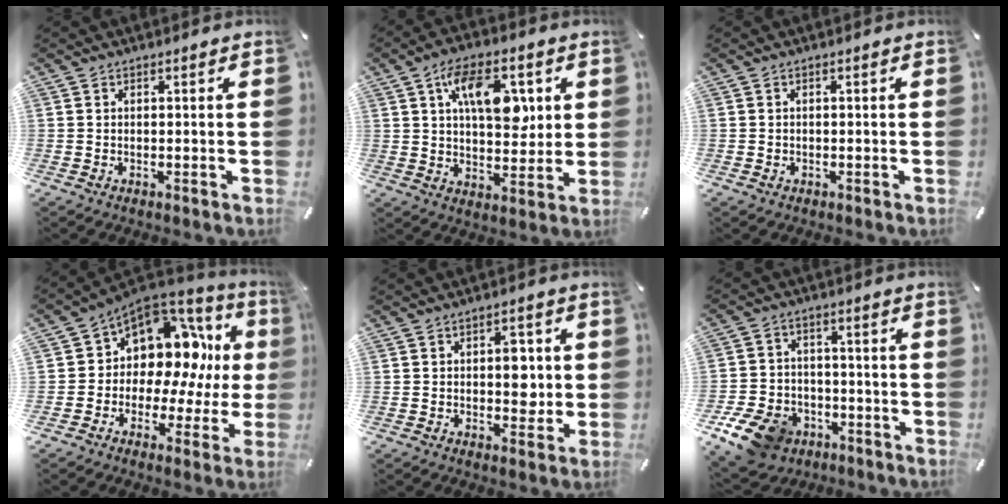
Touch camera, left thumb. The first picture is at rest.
{"total": 13.8, "force": [4.5, 7.9, 10.4], "torque": [-0.142, -0.003, 0.075]}
{"total": 0.8, "force": [-0.4, 0.7, 0.2], "torque": [-0.004, 0.003, -0.009]}
{"total": 11.9, "force": [3.4, 9.5, 6.2], "torque": [-0.084, -0.044, 0.061]}
{"total": 6.6, "force": [0.3, 4.3, 5.0], "torque": [-0.057, -0.003, -0.003]}
{"total": 11.2, "force": [-6.8, 7.8, 4.4], "torque": [-0.082, 0.049, -0.122]}